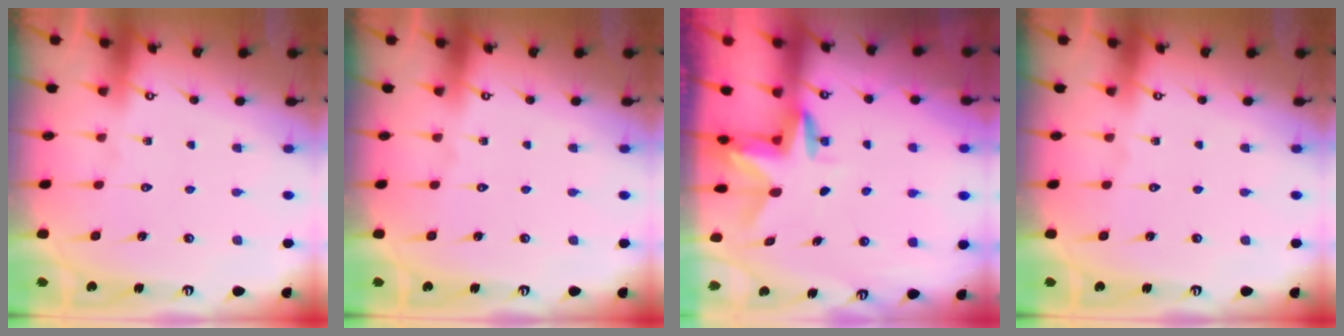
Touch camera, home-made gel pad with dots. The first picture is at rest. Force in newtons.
{"total": 0.0}
{"total": 3.1, "press": 3.1, "slide": 0.2}
{"total": 0.0}